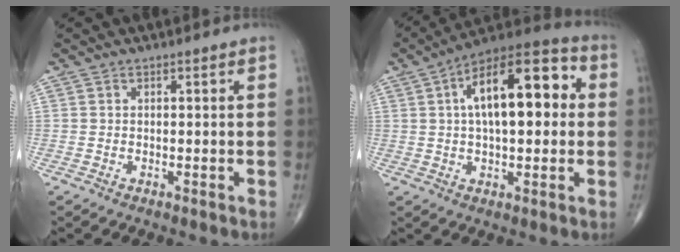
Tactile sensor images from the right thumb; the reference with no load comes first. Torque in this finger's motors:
{"motor_torque": [-0.34, 1.22, 1.06, 0.25, 0.30]}